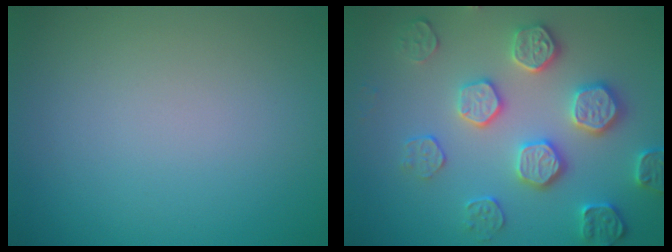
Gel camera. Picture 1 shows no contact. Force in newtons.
{"total": 4.8, "press": 4.5, "slide": 1.5}